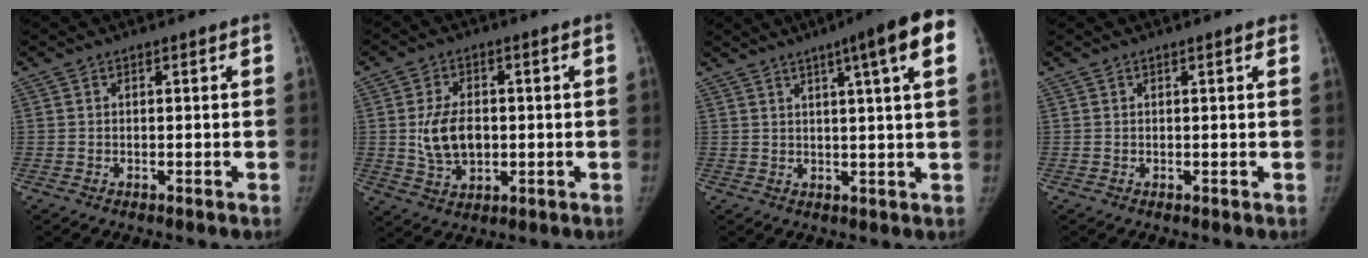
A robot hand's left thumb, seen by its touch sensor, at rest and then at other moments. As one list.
[{"total": 8.5, "force": [0.0, 5.5, 6.4], "torque": [-0.109, -0.001, 0.007]}, {"total": 12.8, "force": [6.0, 1.0, 11.2], "torque": [-0.152, -0.003, 0.067]}, {"total": 0.9, "force": [0.6, 0.2, 0.7], "torque": [-0.007, 0.001, 0.007]}]